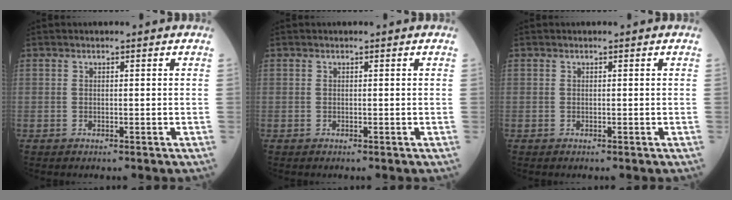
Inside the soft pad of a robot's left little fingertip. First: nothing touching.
{"total": 0.0}
{"total": 0.0}